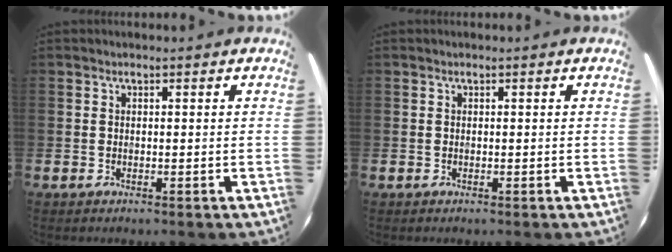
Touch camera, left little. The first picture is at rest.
{"total": 0.0}